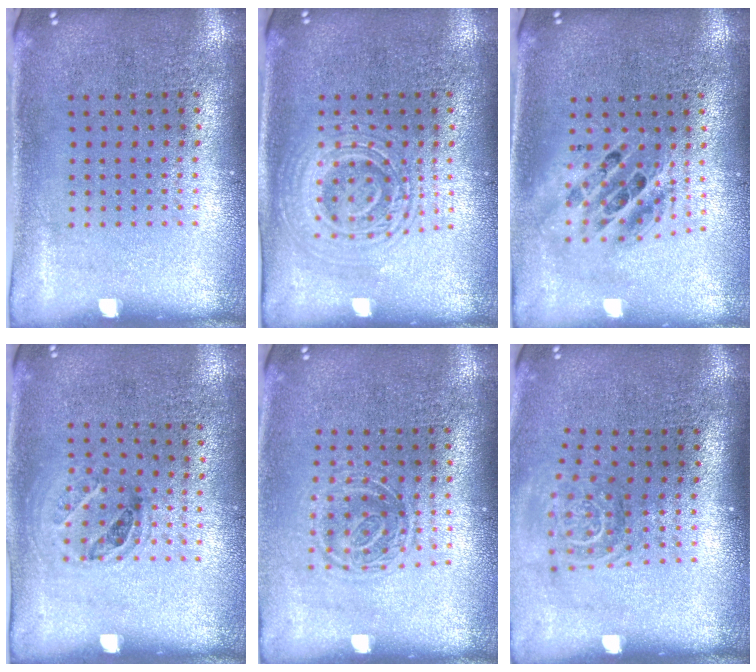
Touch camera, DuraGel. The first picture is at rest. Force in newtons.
{"total": 2.7, "press": 2.7, "slide": 0.5}
{"total": 1.7, "press": 1.4, "slide": 1.0}
{"total": 1.0, "press": 0.7, "slide": 0.7}
{"total": 1.3, "press": 1.0, "slide": 0.8}
{"total": 1.6, "press": 1.1, "slide": 1.1}